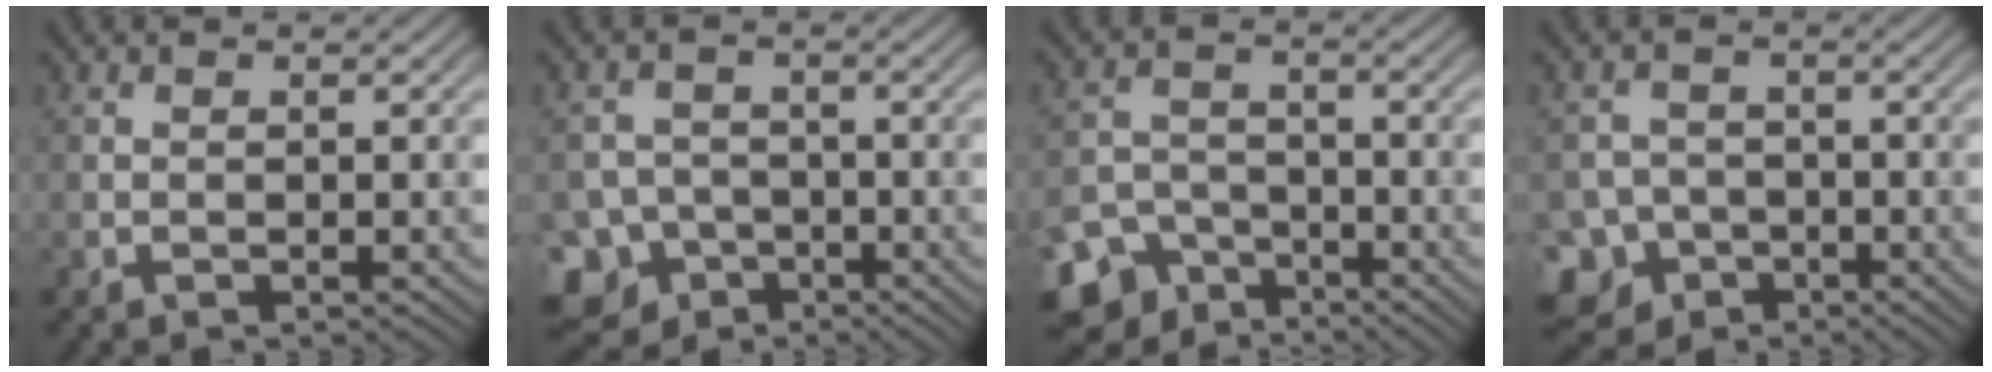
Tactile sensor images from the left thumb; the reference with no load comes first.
{"total": 10.8, "force": [-6.7, 8.2, 2.4], "torque": [-0.062, -0.034, -0.125]}
{"total": 8.7, "force": [-6.1, 5.6, 2.6], "torque": [-0.051, -0.020, -0.104]}
{"total": 9.1, "force": [-5.5, 6.9, 2.0], "torque": [-0.050, -0.029, -0.108]}